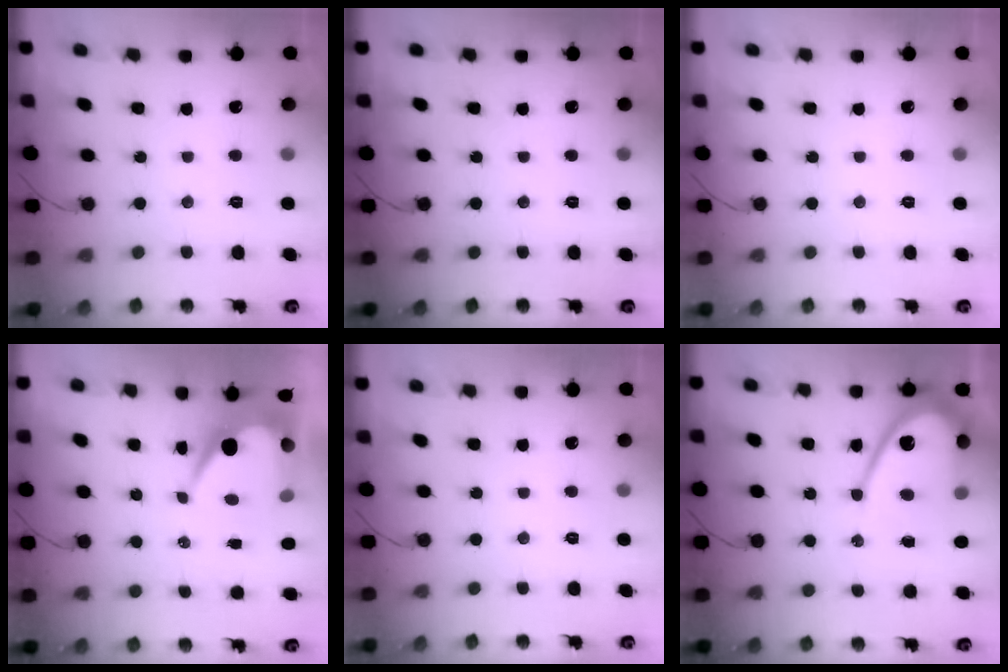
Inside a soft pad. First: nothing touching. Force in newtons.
{"total": 0.0}
{"total": 0.0}
{"total": 10.6, "press": 10.5, "slide": 0.9}
{"total": 0.0}
{"total": 11.8, "press": 11.7, "slide": 1.1}